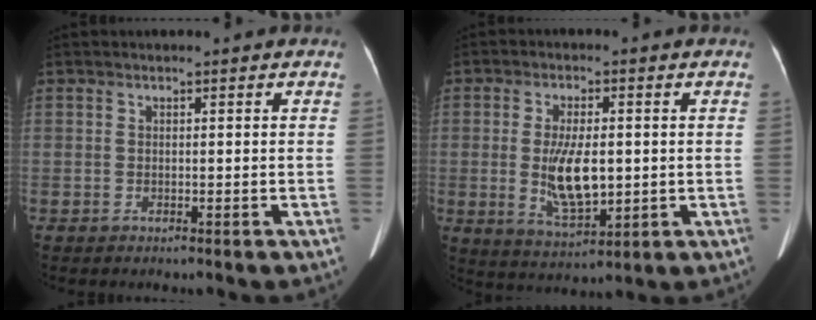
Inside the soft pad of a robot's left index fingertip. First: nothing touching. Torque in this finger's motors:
{"motor_torque": [1.53, 0.06, 0.83, 0.18]}